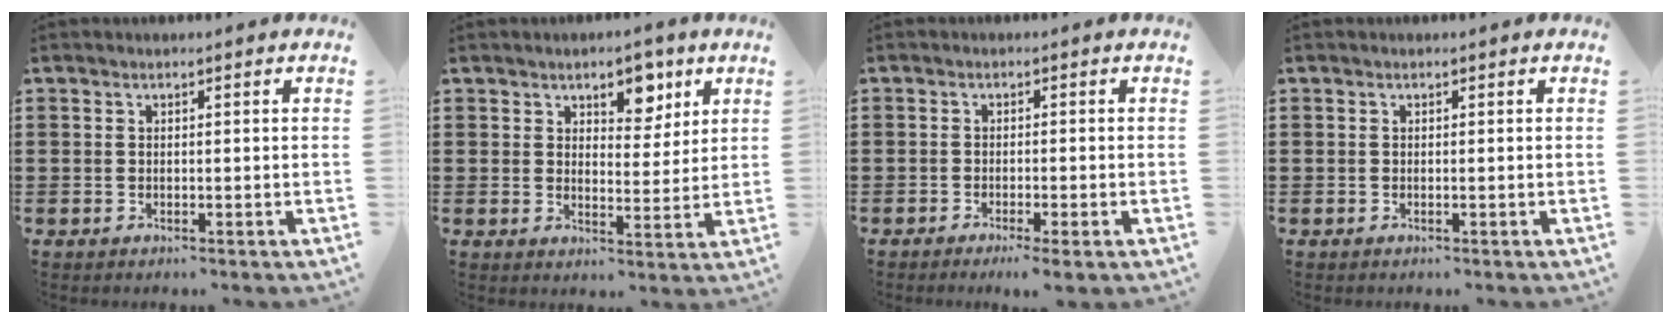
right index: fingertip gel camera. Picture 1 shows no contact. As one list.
[{"total": 5.5, "force": [4.0, 3.0, 2.4], "torque": [-0.039, -0.005, 0.066]}, {"total": 1.6, "force": [-1.2, -0.3, 0.9], "torque": [-0.016, -0.005, -0.022]}, {"total": 0.0}]